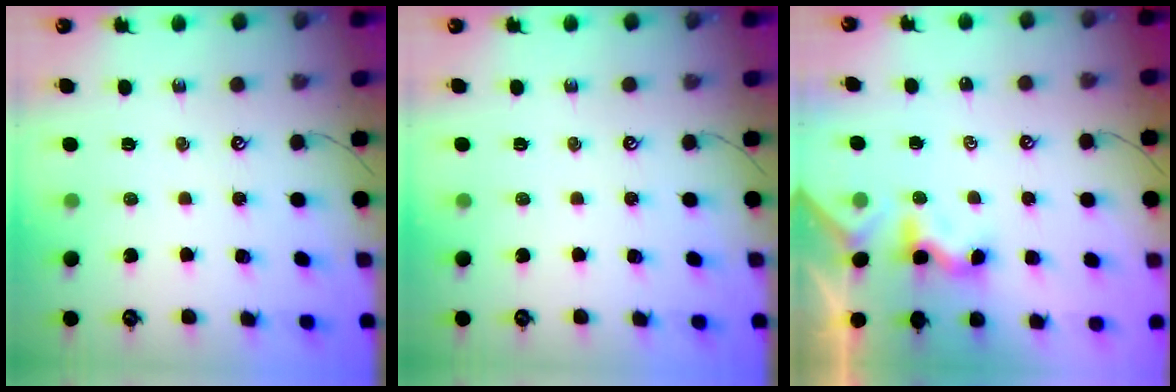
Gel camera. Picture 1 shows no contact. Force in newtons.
{"total": 0.0}
{"total": 1.7, "press": 1.7, "slide": 0.5}